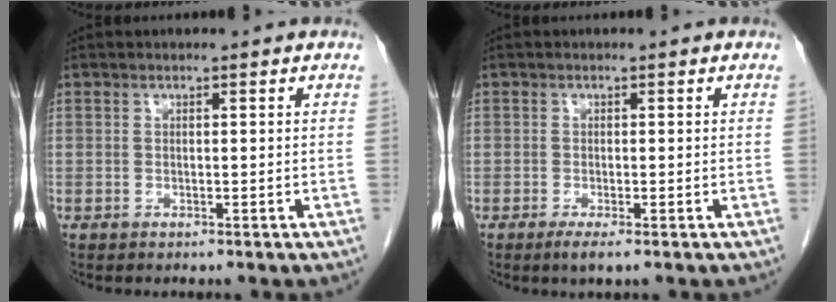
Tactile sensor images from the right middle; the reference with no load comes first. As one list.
[{"total": 1.6, "force": [-1.0, 0.2, 1.3], "torque": [-0.025, -0.005, -0.017]}]